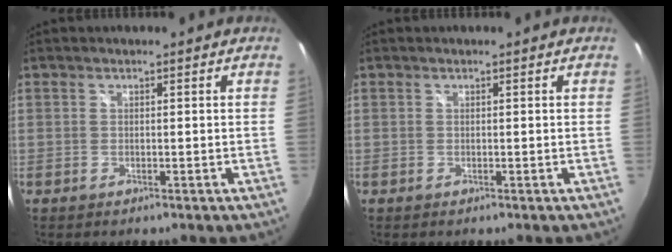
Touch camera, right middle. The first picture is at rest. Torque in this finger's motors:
{"motor_torque": [0.00, 0.00, 0.00, -0.01]}